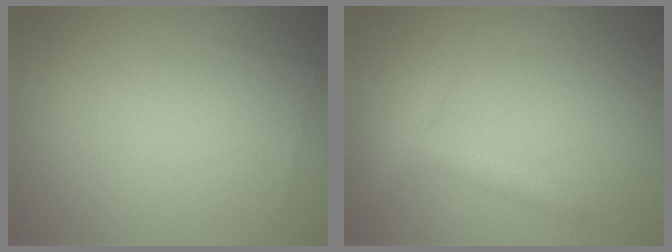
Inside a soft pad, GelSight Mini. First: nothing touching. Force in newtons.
{"total": 2.1, "press": 2.1, "slide": 0.1}